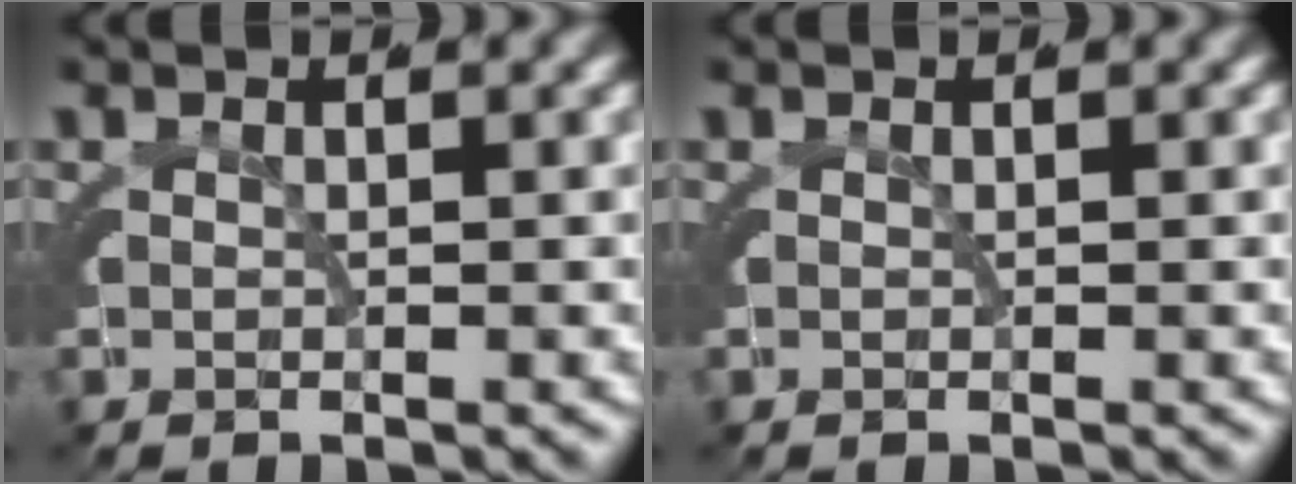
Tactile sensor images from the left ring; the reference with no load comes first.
{"total": 0.0}